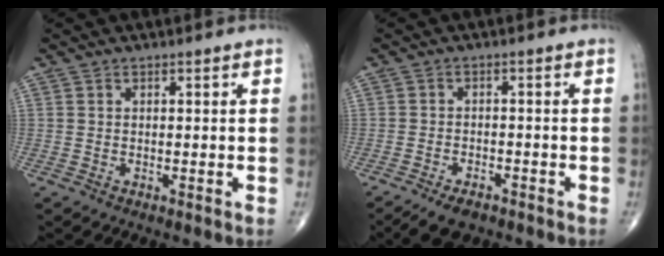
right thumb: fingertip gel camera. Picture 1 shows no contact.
{"total": 5.6, "force": [-4.2, 2.5, 2.7], "torque": [-0.043, 0.009, -0.070]}